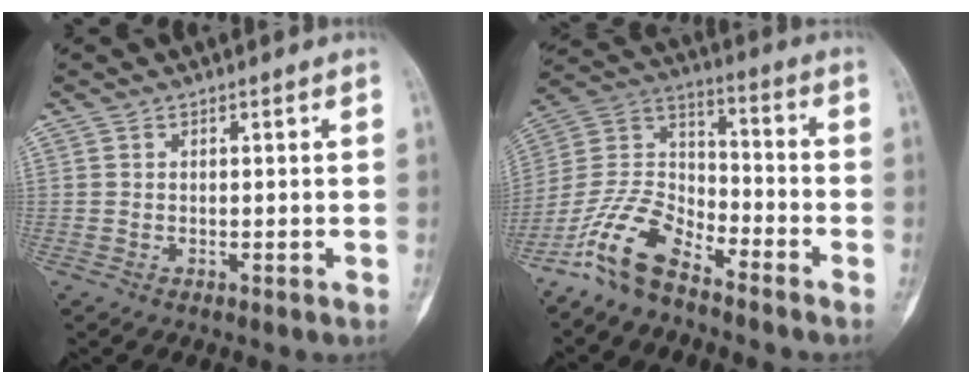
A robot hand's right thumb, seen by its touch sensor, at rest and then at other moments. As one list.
[{"total": 12.7, "force": [-9.4, 5.0, 6.8], "torque": [-0.133, 0.074, -0.191]}]